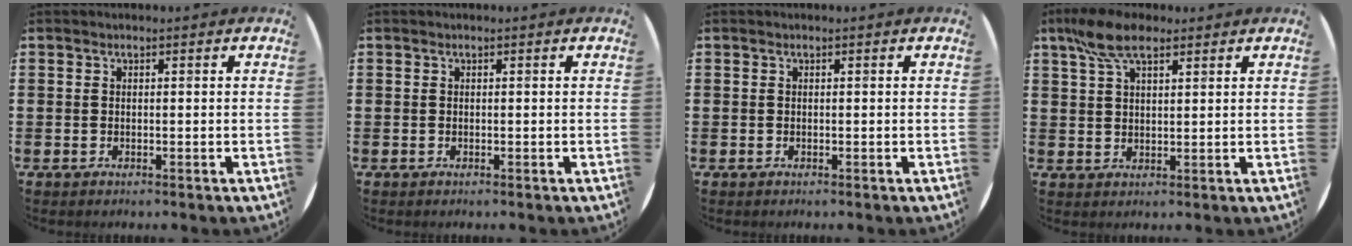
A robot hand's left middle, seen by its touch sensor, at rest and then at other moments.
{"total": 0.0}
{"total": 0.0}
{"total": 6.8, "force": [4.5, 2.8, 4.2], "torque": [-0.093, 0.005, 0.084]}